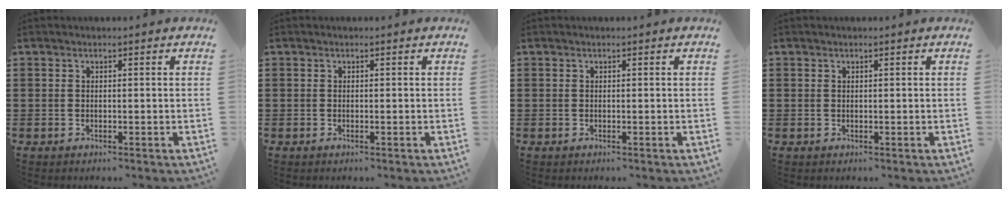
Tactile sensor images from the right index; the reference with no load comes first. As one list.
[{"total": 0.0}, {"total": 0.0}, {"total": 0.0}]